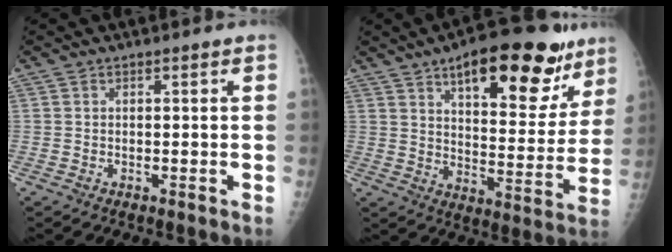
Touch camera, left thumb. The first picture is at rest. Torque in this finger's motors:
{"motor_torque": [0.75, 0.62, 1.40, -1.36, 0.15]}